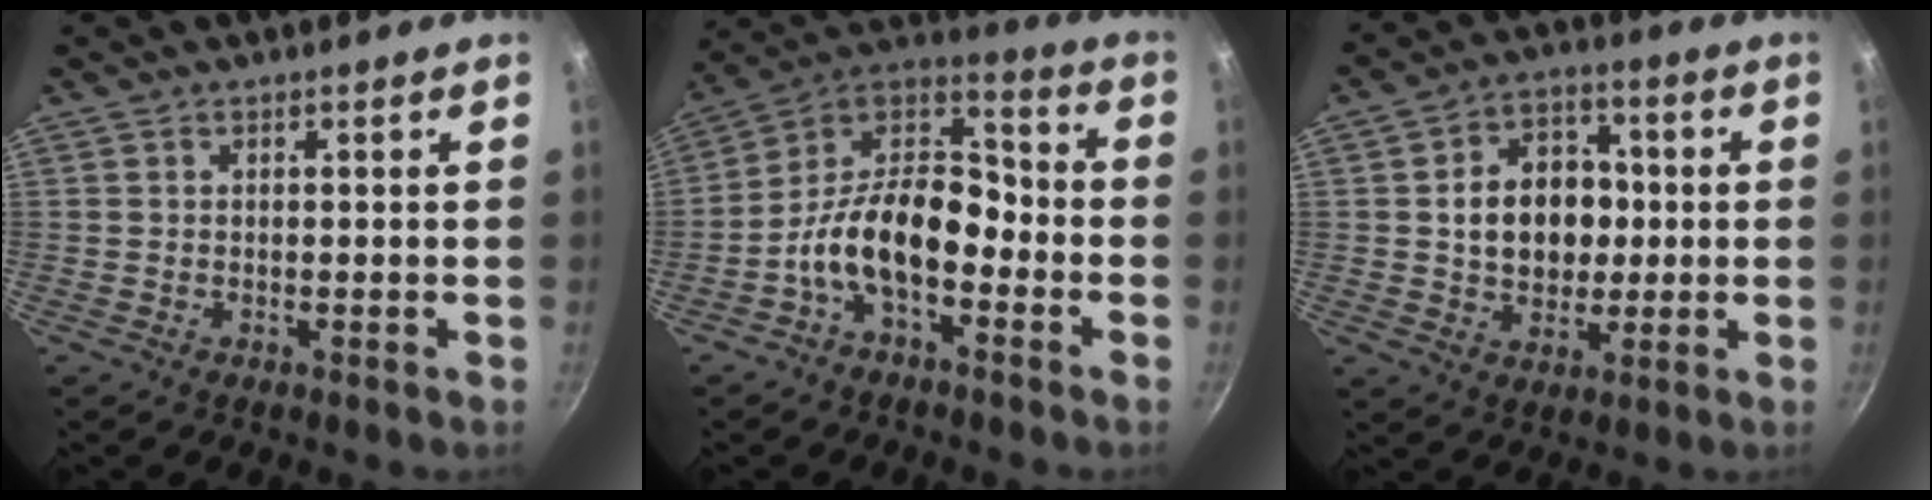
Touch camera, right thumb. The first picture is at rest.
{"total": 14.8, "force": [-5.5, 8.4, 10.9], "torque": [-0.163, 0.071, -0.120]}
{"total": 12.9, "force": [0.7, 10.0, 8.1], "torque": [-0.089, 0.016, 0.011]}